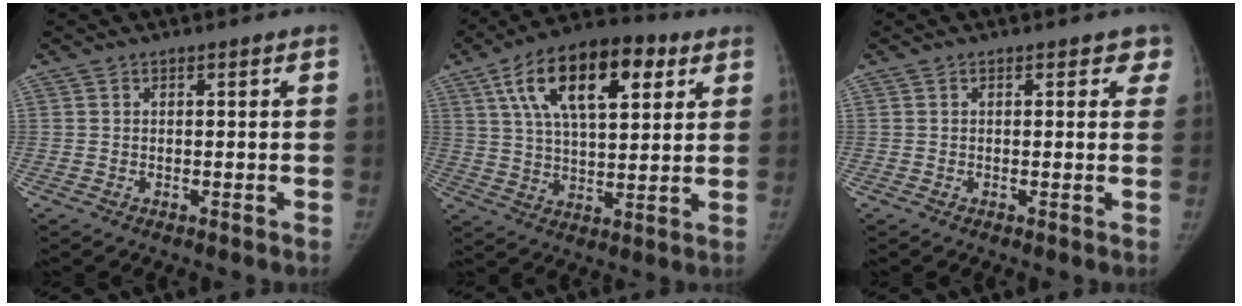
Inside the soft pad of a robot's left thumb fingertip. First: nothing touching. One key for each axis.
{"total": 19.3, "fx": 8.0, "fy": 9.1, "fz": 15.0, "tx": -0.229, "ty": -0.002, "tz": 0.131}
{"total": 2.4, "fx": 1.4, "fy": 1.5, "fz": 1.1, "tx": 0.024, "ty": -0.001, "tz": 0.008}